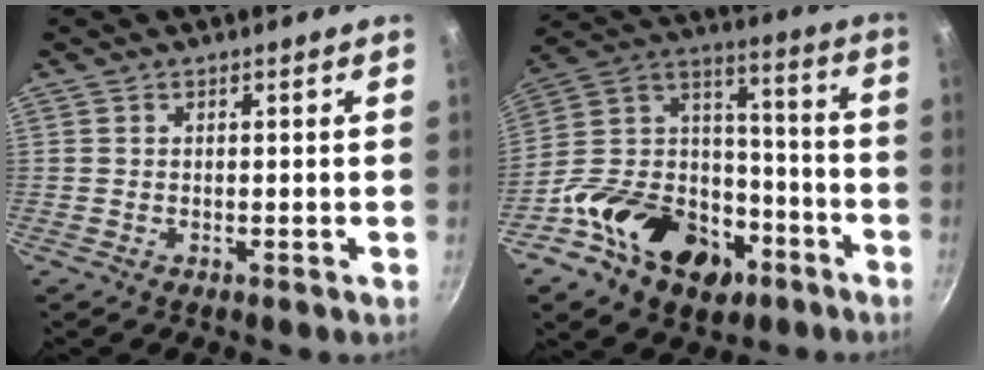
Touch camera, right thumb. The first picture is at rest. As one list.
[{"total": 25.0, "force": [-12.0, 17.0, 13.9], "torque": [-0.205, 0.083, -0.191]}]